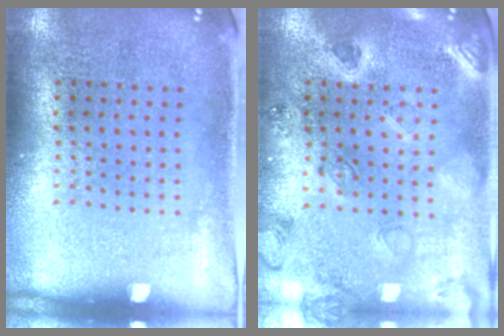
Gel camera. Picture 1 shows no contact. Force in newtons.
{"total": 0.7, "press": 0.7, "slide": 0.3}